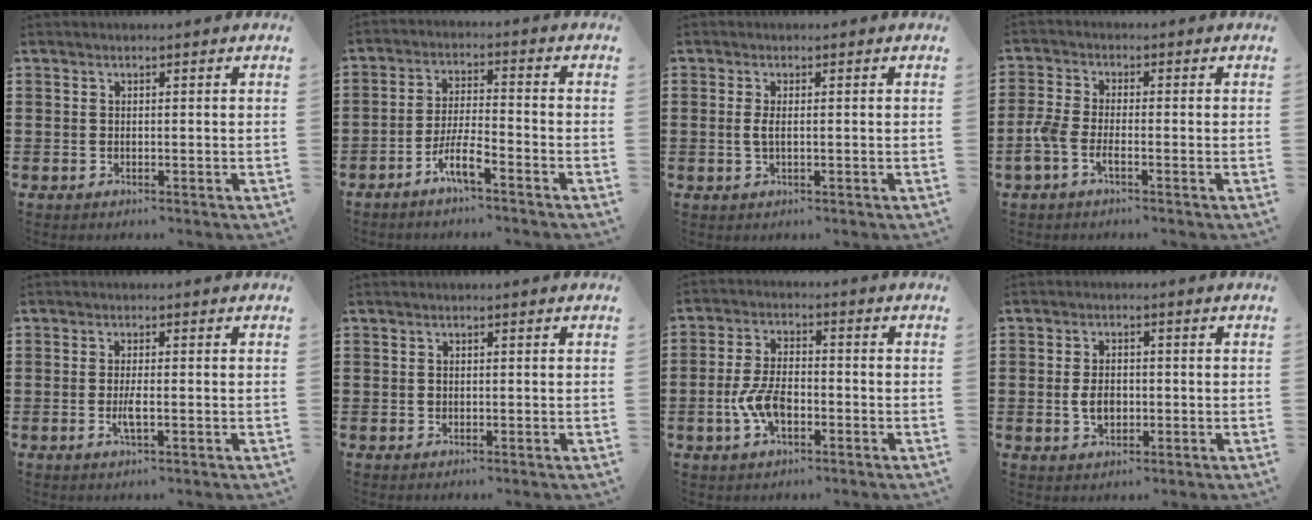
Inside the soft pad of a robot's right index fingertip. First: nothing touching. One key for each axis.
{"total": 5.8, "fx": -4.0, "fy": 0.9, "fz": 4.2, "tx": -0.097, "ty": -0.006, "tz": -0.079}
{"total": 1.9, "fx": 0.0, "fy": 0.6, "fz": 1.8, "tx": -0.041, "ty": -0.001, "tz": -0.005}
{"total": 3.3, "fx": -1.7, "fy": 0.9, "fz": 2.7, "tx": -0.077, "ty": -0.009, "tz": -0.039}
{"total": 2.6, "fx": -0.7, "fy": 0.5, "fz": 2.4, "tx": -0.057, "ty": -0.006, "tz": -0.017}
{"total": 0.5, "fx": -0.1, "fy": 0.4, "fz": 0.4, "tx": -0.010, "ty": -0.001, "tz": -0.001}
{"total": 6.9, "fx": -2.2, "fy": 3.3, "fz": 5.7, "tx": -0.130, "ty": -0.001, "tz": -0.044}
{"total": 3.8, "fx": -0.5, "fy": 2.3, "fz": 2.9, "tx": -0.065, "ty": 0.000, "tz": -0.011}